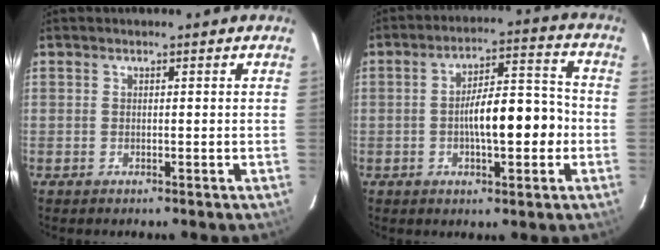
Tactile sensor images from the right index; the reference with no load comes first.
{"total": 10.7, "force": [-2.2, 3.3, 9.9], "torque": [-0.159, 0.015, -0.029]}